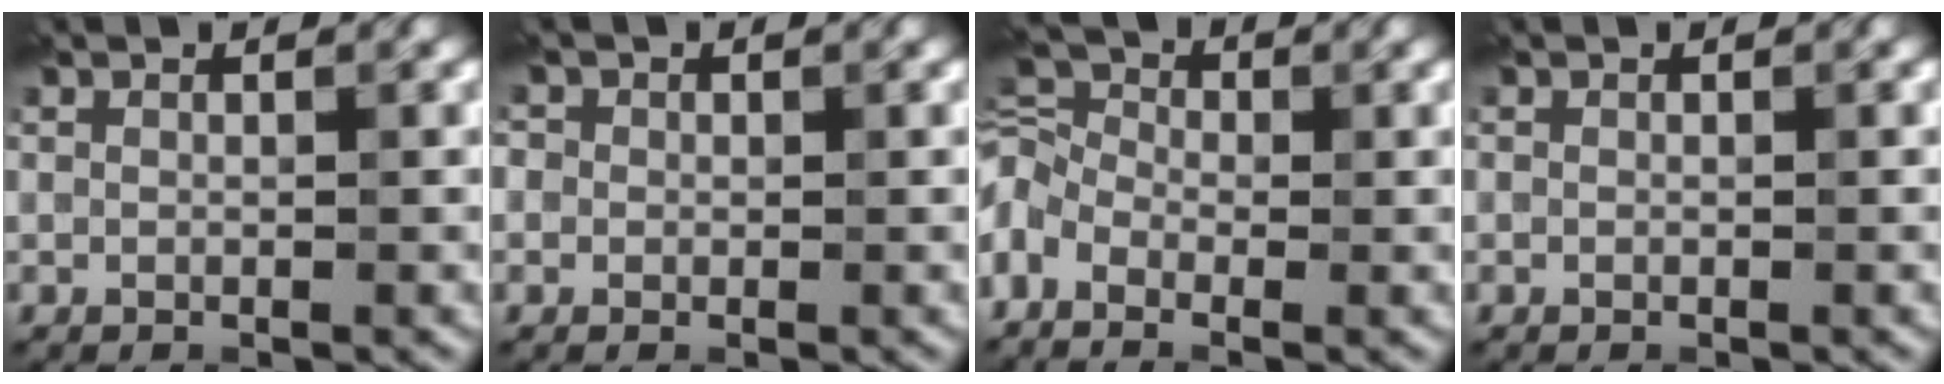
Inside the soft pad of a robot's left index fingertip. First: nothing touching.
{"total": 1.6, "force": [0.5, 1.4, 0.5], "torque": [0.001, 0.006, -0.010]}
{"total": 5.4, "force": [-2.2, 3.3, 3.7], "torque": [-0.089, 0.001, -0.058]}
{"total": 0.0}